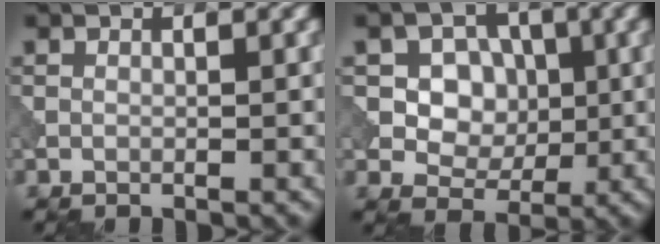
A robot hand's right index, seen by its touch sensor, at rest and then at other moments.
{"total": 6.5, "force": [1.2, 5.6, 3.1], "torque": [-0.051, 0.010, 0.017]}